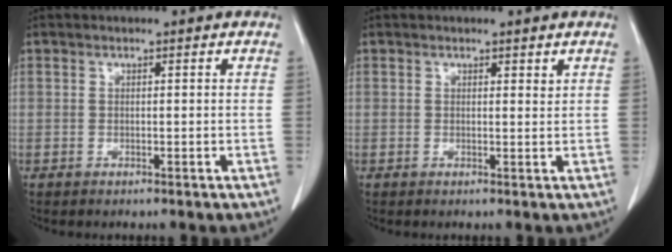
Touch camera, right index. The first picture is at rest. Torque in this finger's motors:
{"motor_torque": [-0.07, 0.07, 0.00, -0.01]}